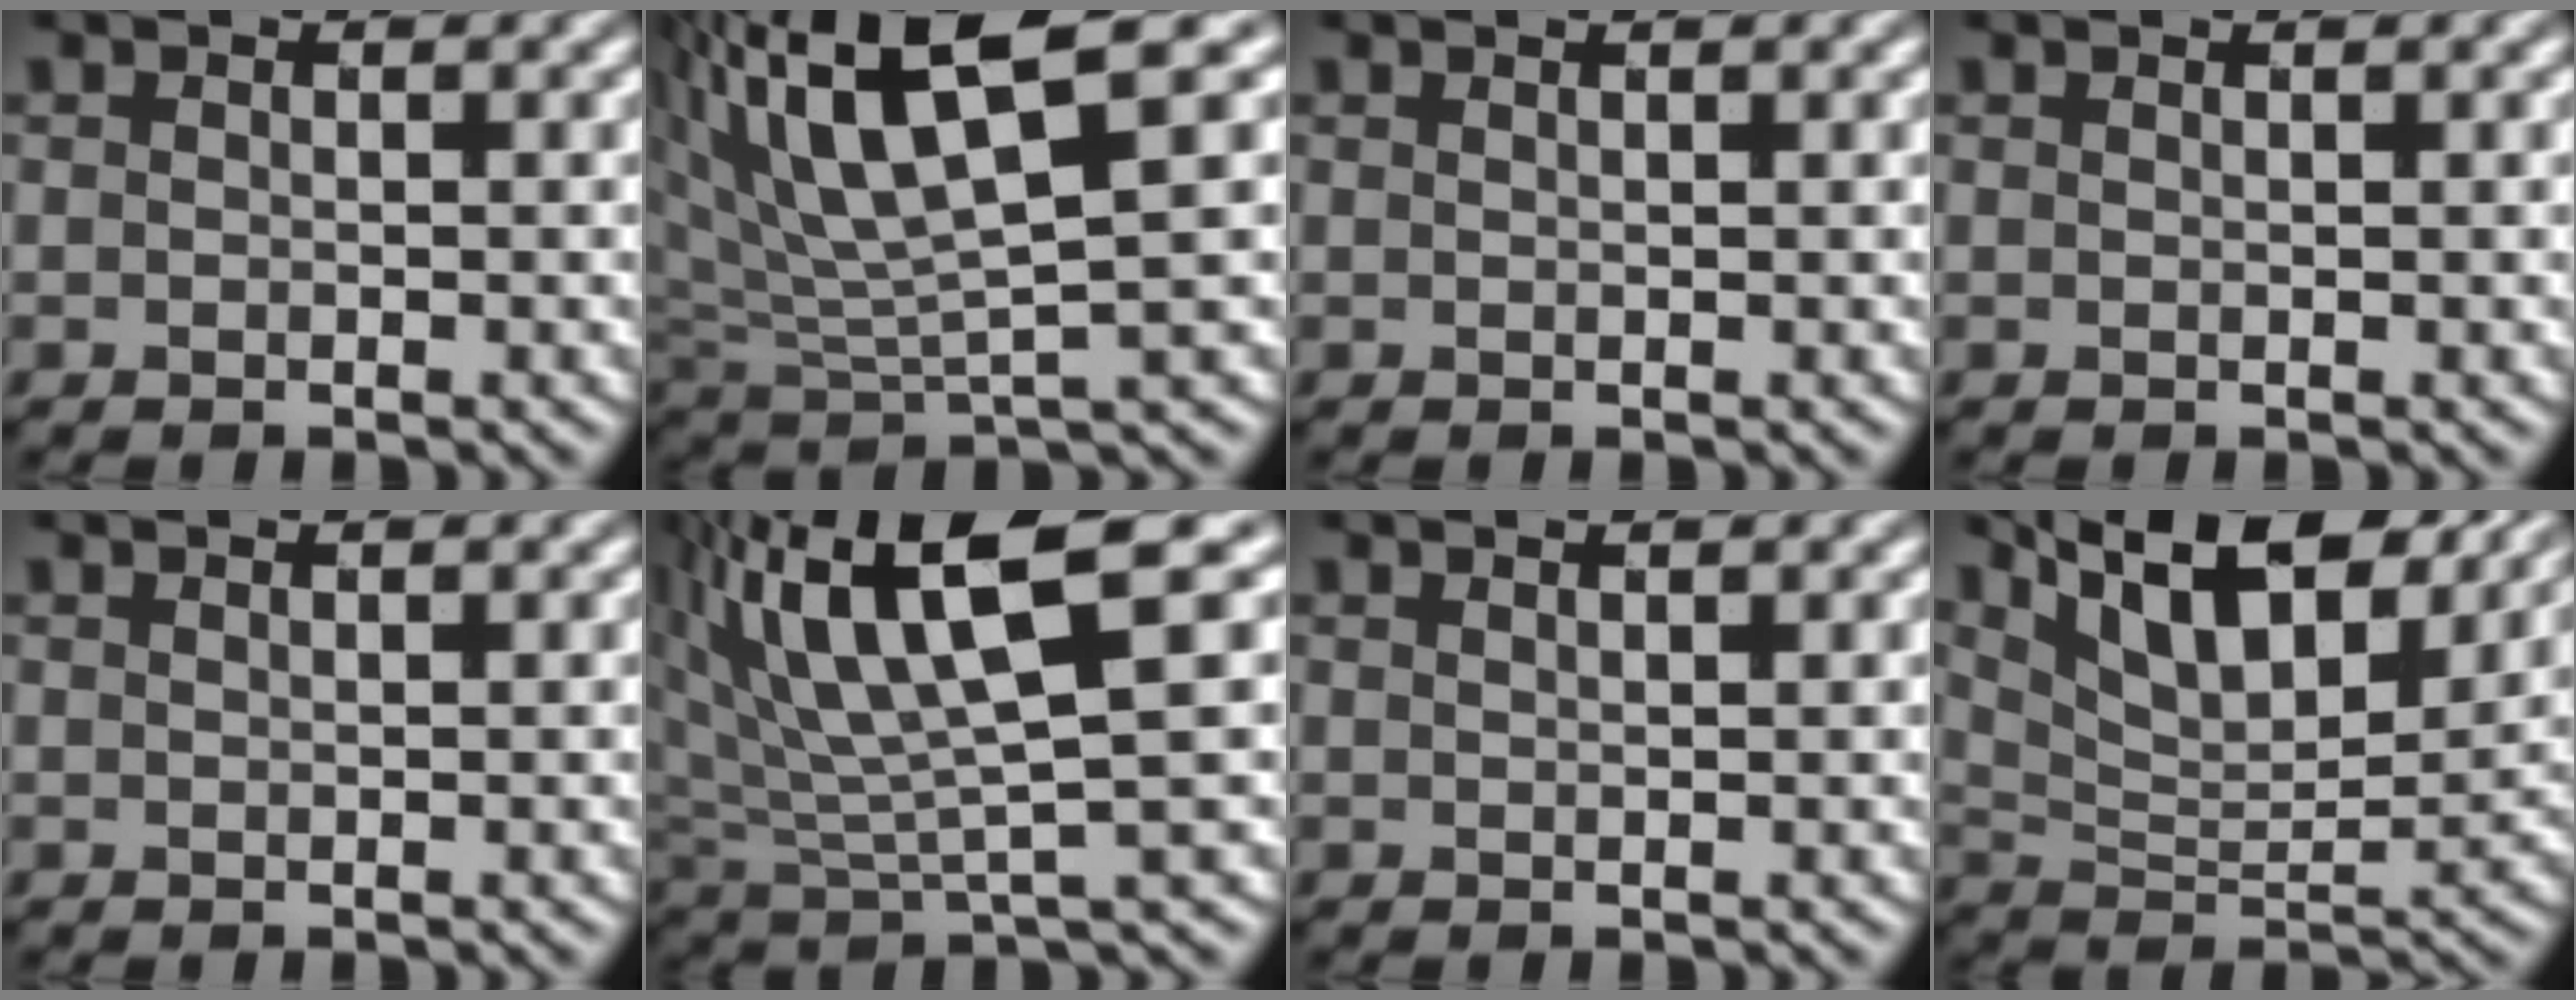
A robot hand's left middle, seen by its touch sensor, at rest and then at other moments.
{"total": 9.2, "force": [3.8, 2.8, 7.9], "torque": [-0.162, 0.008, 0.074]}
{"total": 1.4, "force": [0.9, 0.6, 0.8], "torque": [0.008, 0.005, -0.009]}
{"total": 1.1, "force": [0.7, 0.5, 0.7], "torque": [0.006, 0.002, -0.006]}
{"total": 1.7, "force": [1.1, 0.8, 1.0], "torque": [0.007, 0.009, -0.009]}
{"total": 10.3, "force": [4.0, 2.7, 9.1], "torque": [-0.183, 0.012, 0.084]}
{"total": 2.4, "force": [1.6, 1.0, 1.4], "torque": [0.003, 0.019, -0.008]}
{"total": 12.9, "force": [8.8, 4.5, 8.3], "torque": [-0.153, 0.013, 0.125]}